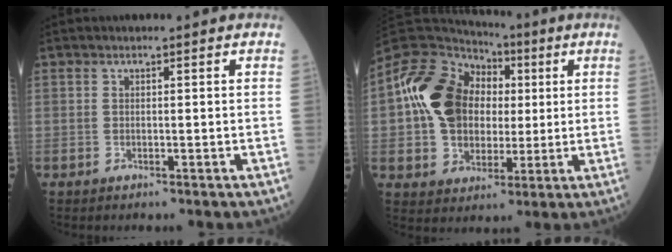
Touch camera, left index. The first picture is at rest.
{"total": 15.0, "force": [1.9, 11.7, 9.3], "torque": [-0.203, 0.043, 0.037]}